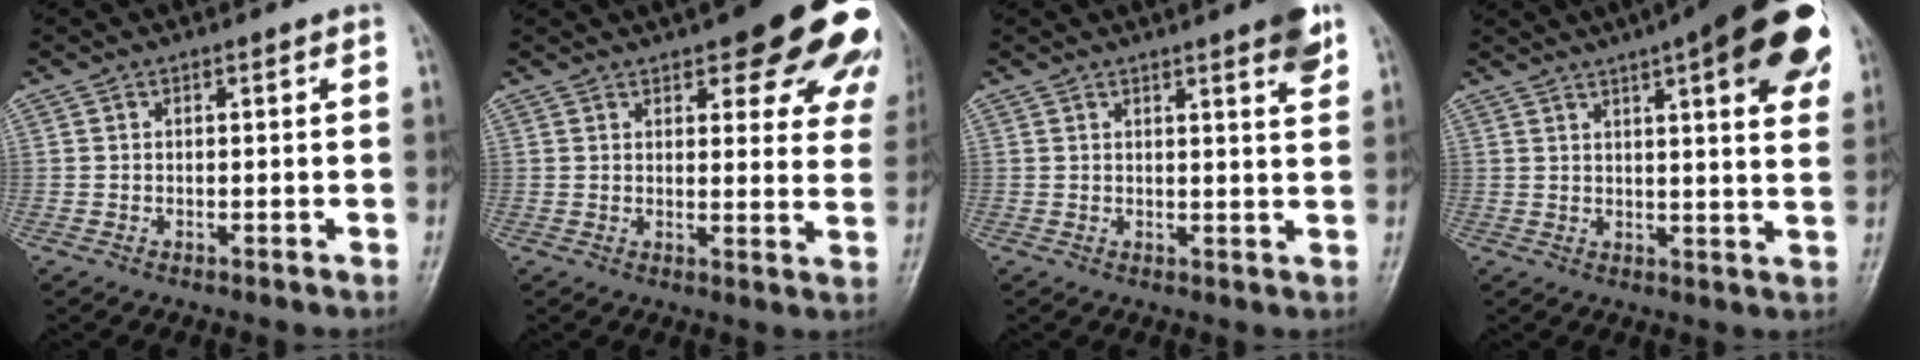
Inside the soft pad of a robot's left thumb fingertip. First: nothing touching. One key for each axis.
{"total": 19.6, "fx": 11.6, "fy": 6.8, "fz": 14.3, "tx": -0.141, "ty": -0.029, "tz": 0.129}
{"total": 5.1, "fx": 3.2, "fy": 0.6, "fz": 3.9, "tx": -0.043, "ty": -0.016, "tz": 0.039}
{"total": 21.5, "fx": 10.4, "fy": 5.5, "fz": 17.9, "tx": -0.226, "ty": -0.010, "tz": 0.131}